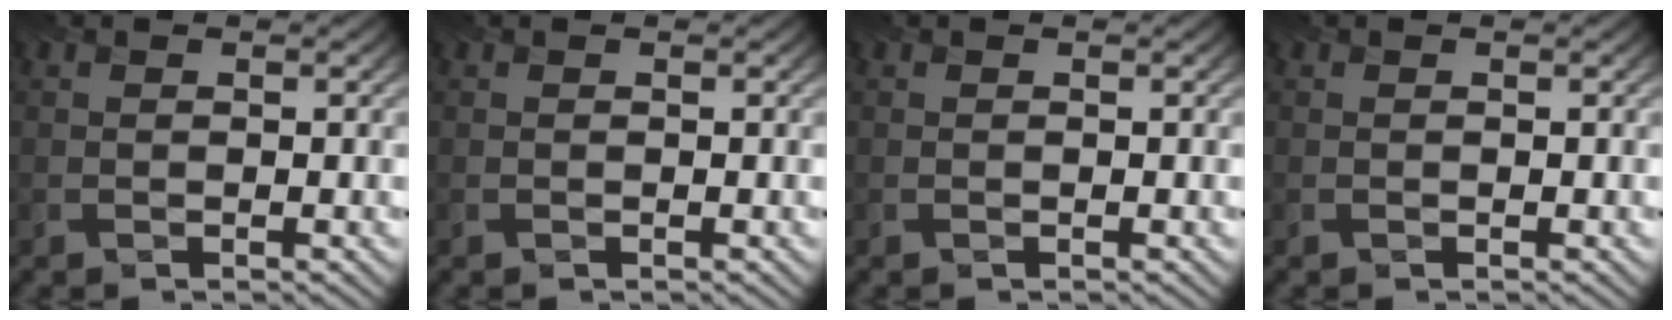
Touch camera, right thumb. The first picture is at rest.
{"total": 0.0}
{"total": 0.0}
{"total": 0.0}